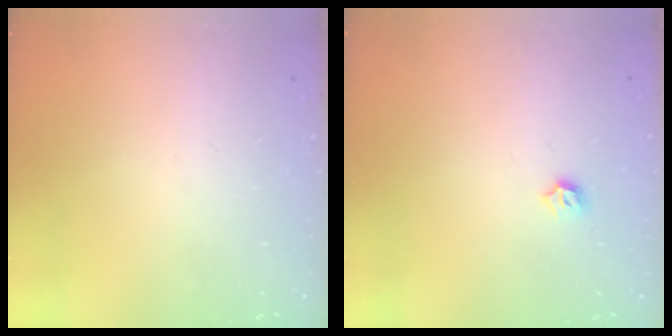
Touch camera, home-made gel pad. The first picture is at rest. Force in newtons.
{"total": 3.4, "press": 3.3, "slide": 0.7}